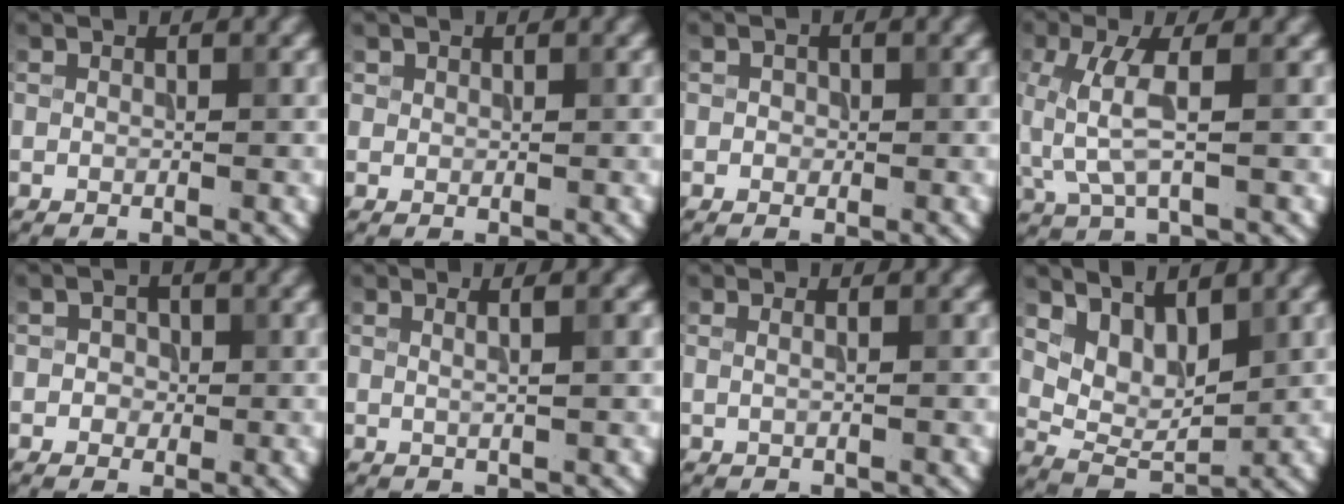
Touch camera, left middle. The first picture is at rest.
{"total": 0.6, "force": [0.4, 0.5, 0.1], "torque": [0.000, -0.003, 0.011]}
{"total": 0.7, "force": [0.0, 0.6, 0.3], "torque": [-0.001, -0.001, 0.001]}
{"total": 3.6, "force": [0.2, 0.8, 3.5], "torque": [-0.095, 0.003, 0.003]}
{"total": 1.5, "force": [-0.1, 1.3, 0.6], "torque": [-0.002, 0.003, -0.007]}
{"total": 1.7, "force": [0.6, 0.2, 1.6], "torque": [-0.021, 0.004, -0.001]}
{"total": 0.7, "force": [0.4, 0.0, 0.6], "torque": [-0.015, -0.003, 0.002]}
{"total": 4.0, "force": [2.5, 1.9, 2.5], "torque": [-0.057, -0.011, 0.047]}